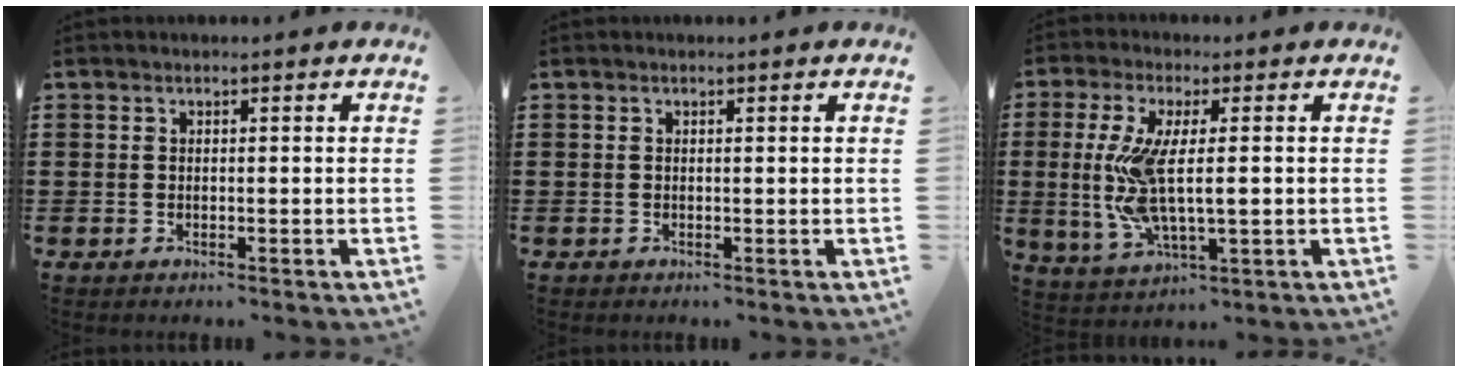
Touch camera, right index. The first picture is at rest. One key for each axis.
{"total": 0.0}
{"total": 9.4, "fx": 0.2, "fy": 2.6, "fz": 9.0, "tx": -0.205, "ty": -0.019, "tz": -0.004}